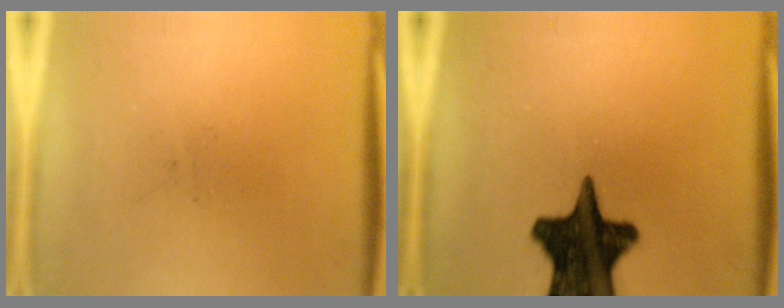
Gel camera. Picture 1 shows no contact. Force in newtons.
{"total": 17.1}